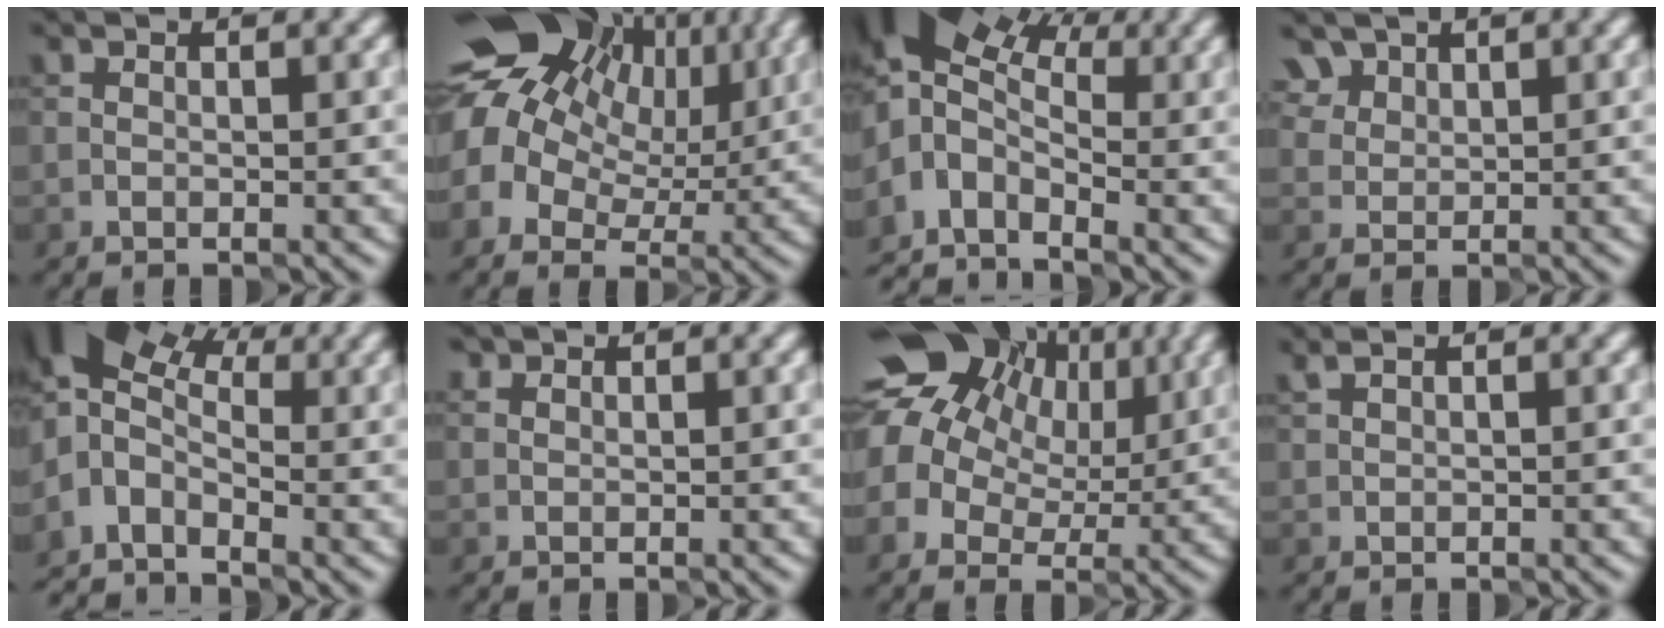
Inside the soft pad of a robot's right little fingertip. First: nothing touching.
{"total": 17.1, "force": [5.2, 12.8, 10.1], "torque": [-0.197, 0.038, 0.086]}
{"total": 7.6, "force": [-0.8, 4.8, 5.9], "torque": [-0.120, 0.004, -0.035]}
{"total": 3.7, "force": [2.6, 2.4, 1.3], "torque": [-0.043, 0.009, 0.057]}
{"total": 6.2, "force": [-1.0, 3.9, 4.7], "torque": [-0.092, 0.009, -0.041]}
{"total": 0.7, "force": [0.5, 0.4, 0.2], "torque": [-0.005, 0.000, 0.002]}
{"total": 15.3, "force": [5.1, 11.8, 8.4], "torque": [-0.167, 0.041, 0.079]}
{"total": 0.8, "force": [0.6, 0.2, 0.5], "torque": [-0.008, 0.006, 0.009]}